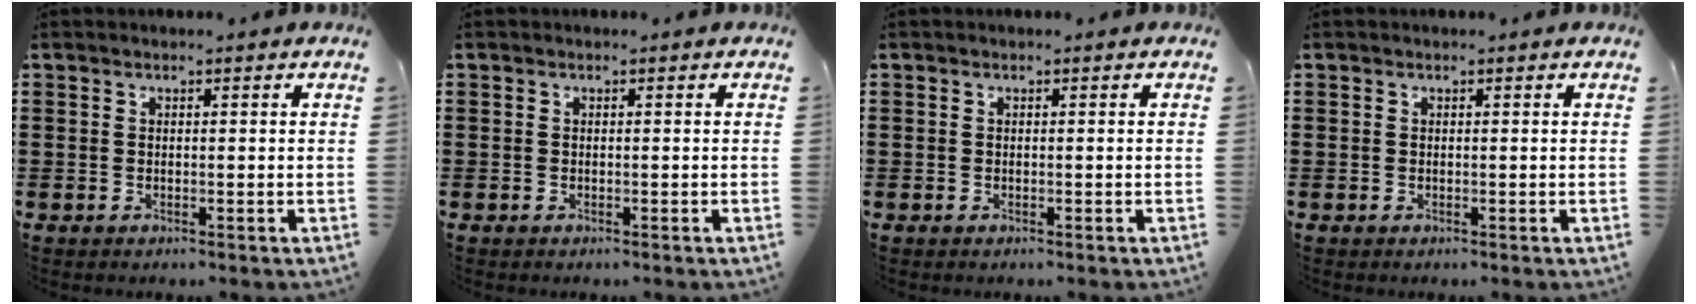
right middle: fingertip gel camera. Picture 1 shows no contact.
{"total": 0.0}
{"total": 0.0}
{"total": 0.0}